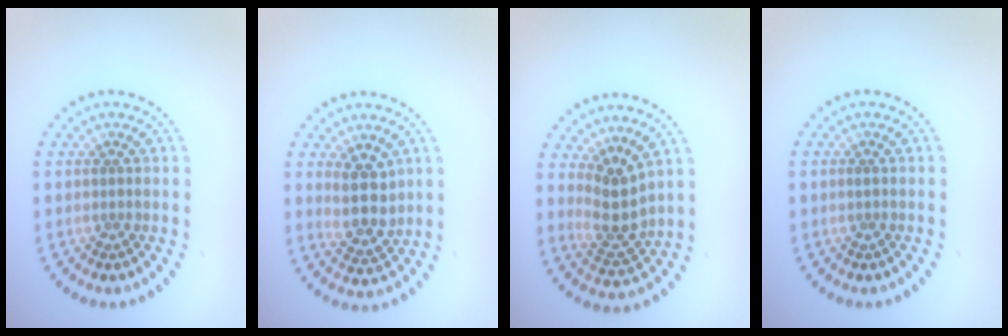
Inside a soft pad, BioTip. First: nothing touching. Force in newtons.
{"total": 3.7, "press": 3.4, "slide": 1.4}
{"total": 3.2, "press": 2.7, "slide": 1.6}
{"total": 0.7, "press": 0.6, "slide": 0.3}